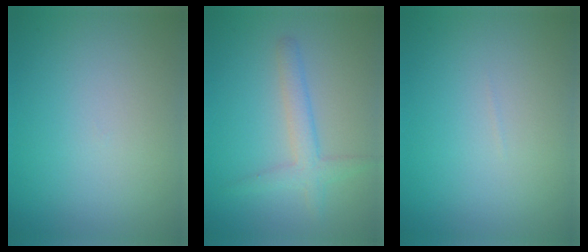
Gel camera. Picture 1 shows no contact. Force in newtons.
{"total": 2.7, "press": 2.7, "slide": 0.2}
{"total": 0.0}